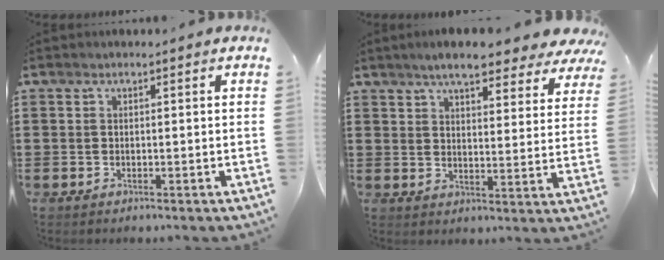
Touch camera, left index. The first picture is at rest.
{"total": 6.9, "force": [6.1, 1.0, 3.2], "torque": [-0.068, -0.023, 0.103]}